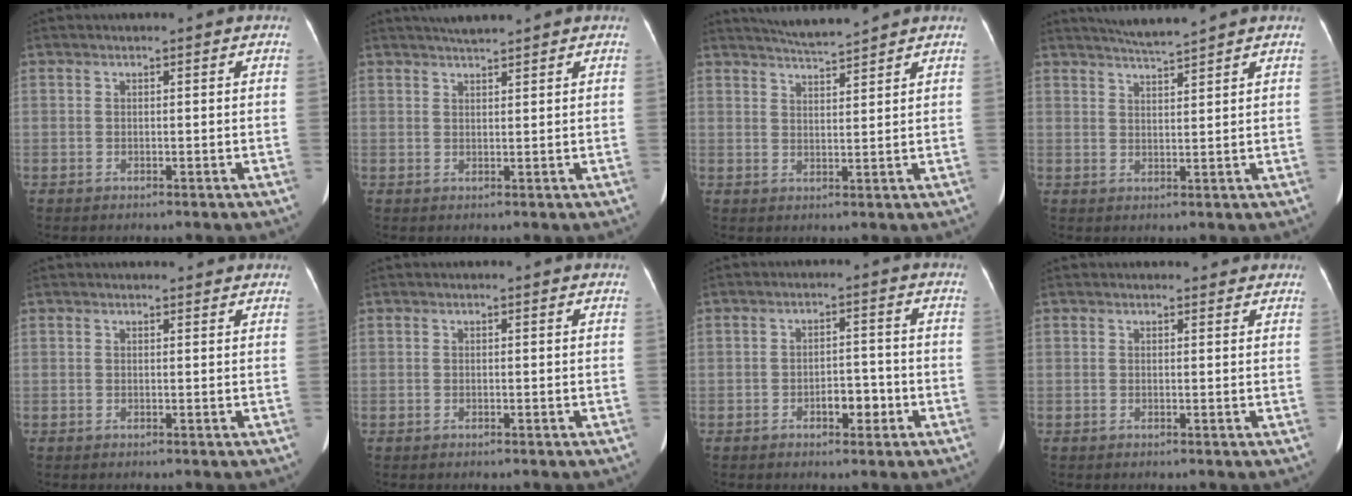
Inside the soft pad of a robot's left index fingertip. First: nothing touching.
{"total": 3.5, "force": [3.2, 0.0, 1.4], "torque": [-0.021, 0.018, 0.055]}
{"total": 5.3, "force": [5.1, -0.7, 1.3], "torque": [-0.027, 0.008, 0.088]}
{"total": 4.4, "force": [4.1, -1.1, 1.2], "torque": [-0.024, 0.004, 0.075]}
{"total": 3.8, "force": [3.5, 1.0, 1.1], "torque": [-0.011, 0.017, 0.038]}
{"total": 0.6, "force": [0.6, 0.1, 0.2], "torque": [-0.004, 0.006, 0.003]}
{"total": 3.5, "force": [-1.6, 1.7, 2.6], "torque": [-0.035, 0.006, -0.021]}
{"total": 3.3, "force": [3.0, 1.3, 0.7], "torque": [-0.002, 0.011, 0.028]}